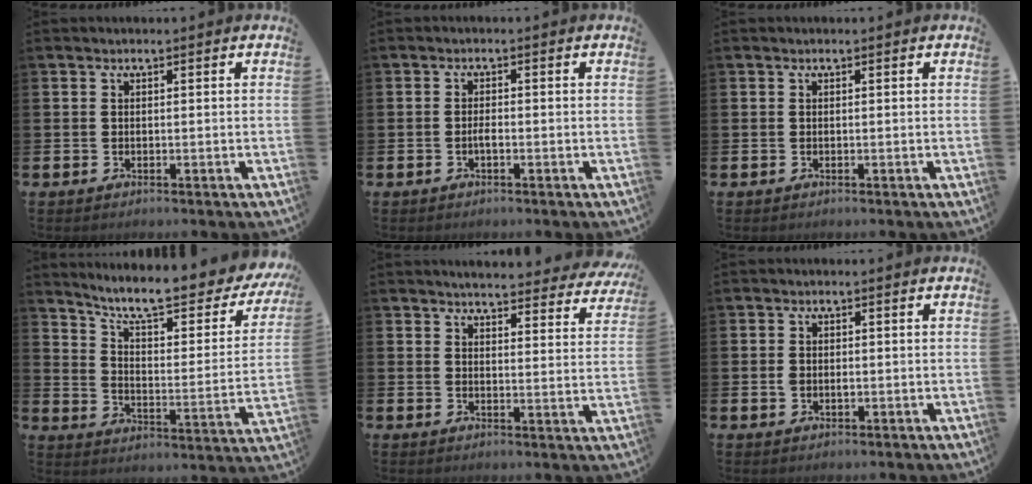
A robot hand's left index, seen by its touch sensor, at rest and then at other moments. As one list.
[{"total": 1.3, "force": [-0.5, 0.4, 1.1], "torque": [-0.020, 0.001, -0.011]}, {"total": 0.0}, {"total": 9.3, "force": [7.8, 1.8, 4.7], "torque": [-0.112, -0.058, 0.125]}, {"total": 4.4, "force": [4.4, 0.4, 0.6], "torque": [-0.020, -0.033, 0.076]}, {"total": 1.3, "force": [0.0, 1.0, 0.9], "torque": [-0.009, 0.006, -0.005]}]